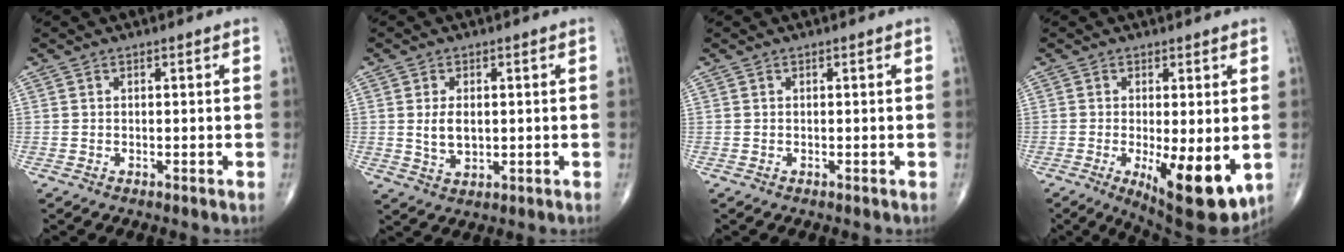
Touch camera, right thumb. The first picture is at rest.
{"total": 4.8, "force": [0.4, 2.9, 3.8], "torque": [-0.065, -0.009, 0.012]}
{"total": 0.0}
{"total": 12.6, "force": [-3.1, 4.2, 11.4], "torque": [-0.159, -0.026, -0.033]}